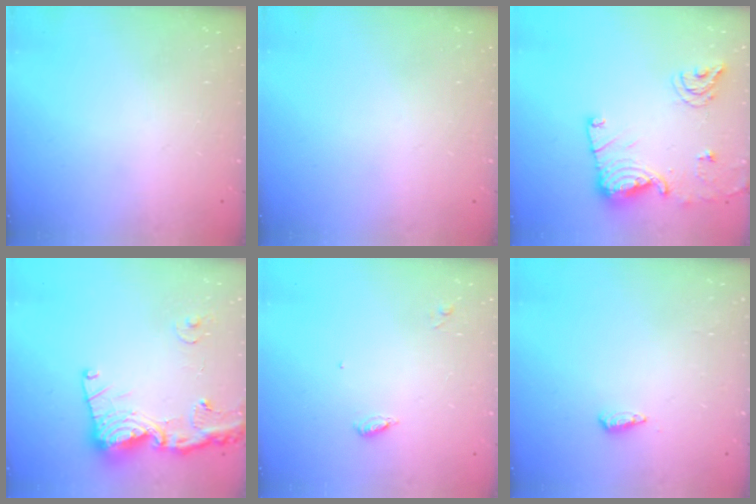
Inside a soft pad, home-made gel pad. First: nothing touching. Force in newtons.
{"total": 0.0}
{"total": 15.1, "press": 15.0, "slide": 1.5}
{"total": 17.6, "press": 17.5, "slide": 2.0}
{"total": 4.0, "press": 4.0, "slide": 0.4}
{"total": 5.3, "press": 5.2, "slide": 1.1}